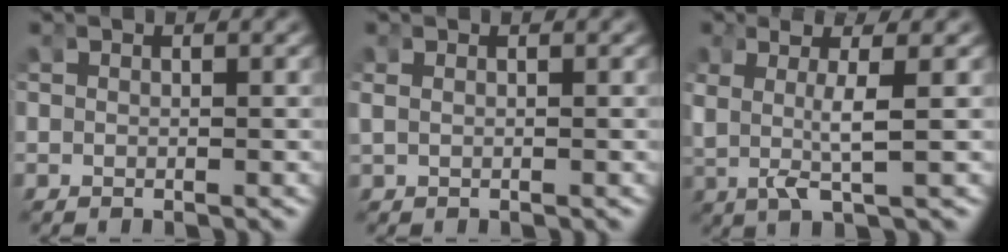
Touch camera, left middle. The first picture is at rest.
{"total": 0.6, "force": [0.2, 0.2, 0.5], "torque": [-0.013, 0.000, 0.010]}
{"total": 4.6, "force": [0.8, 1.2, 4.4], "torque": [-0.095, -0.006, 0.023]}